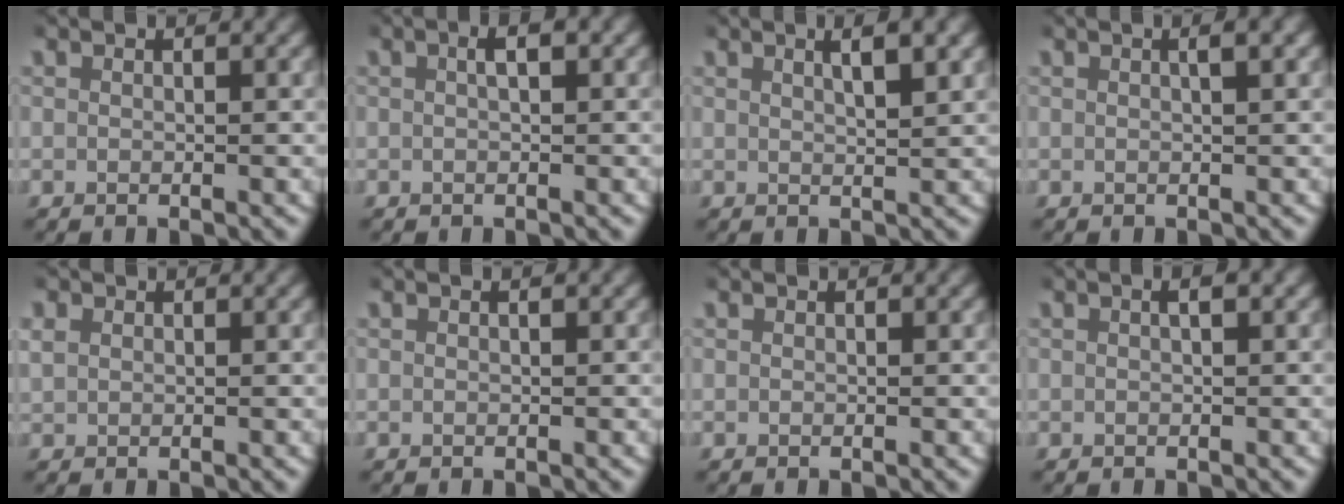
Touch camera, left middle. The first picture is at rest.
{"total": 1.6, "force": [0.4, 0.5, 1.5], "torque": [-0.019, 0.010, 0.005]}
{"total": 2.8, "force": [1.6, 0.2, 2.3], "torque": [-0.034, 0.008, 0.027]}
{"total": 1.3, "force": [0.5, -0.1, 1.2], "torque": [-0.018, 0.008, 0.007]}
{"total": 1.5, "force": [0.6, 1.2, 0.7], "torque": [-0.024, 0.002, 0.014]}
{"total": 0.0}
{"total": 0.0}
{"total": 1.0, "force": [0.2, 0.2, 0.9], "torque": [-0.011, 0.008, 0.004]}